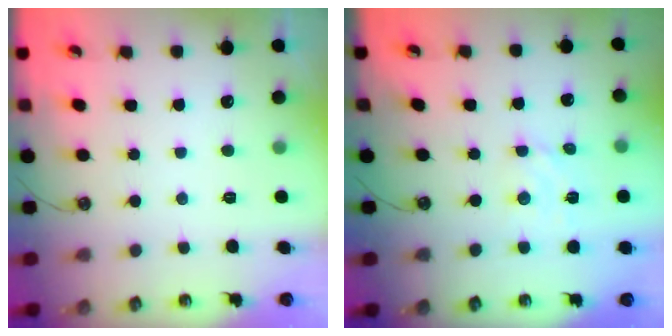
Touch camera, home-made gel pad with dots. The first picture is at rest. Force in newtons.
{"total": 2.8, "press": 2.8, "slide": 0.1}